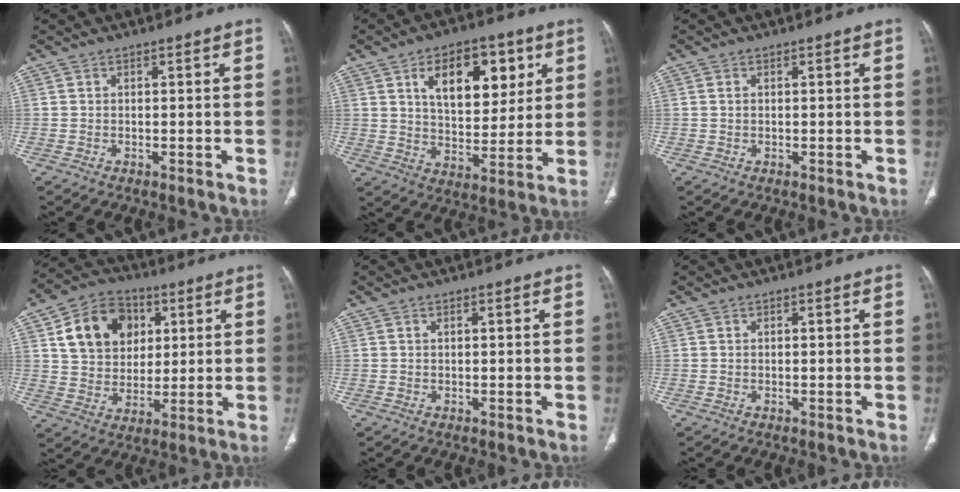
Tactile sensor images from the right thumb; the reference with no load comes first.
{"total": 16.2, "force": [6.4, 9.2, 11.7], "torque": [-0.129, -0.023, 0.109]}
{"total": 0.7, "force": [0.2, 0.4, 0.5], "torque": [-0.014, 0.003, 0.006]}
{"total": 14.7, "force": [4.9, 11.4, 7.9], "torque": [-0.104, -0.004, 0.083]}
{"total": 0.0}
{"total": 0.0}